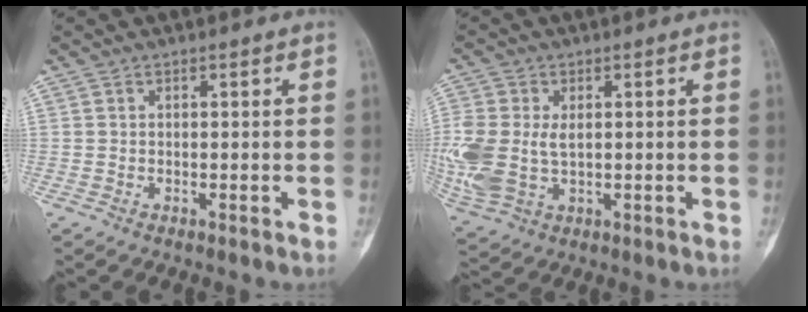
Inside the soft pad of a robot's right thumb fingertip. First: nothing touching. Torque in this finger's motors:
{"motor_torque": [0.02, 0.16, 0.67, -0.36, 0.13]}